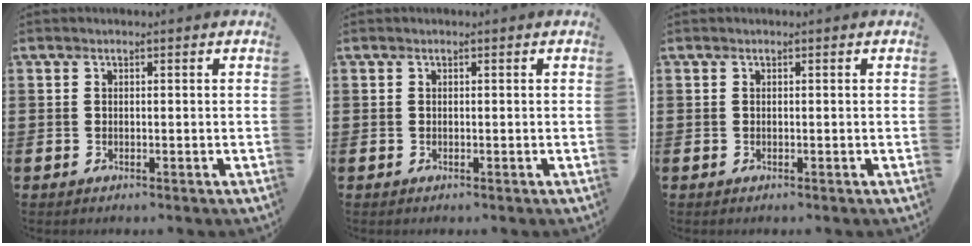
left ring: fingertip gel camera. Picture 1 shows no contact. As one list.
[{"total": 0.0}, {"total": 0.0}]